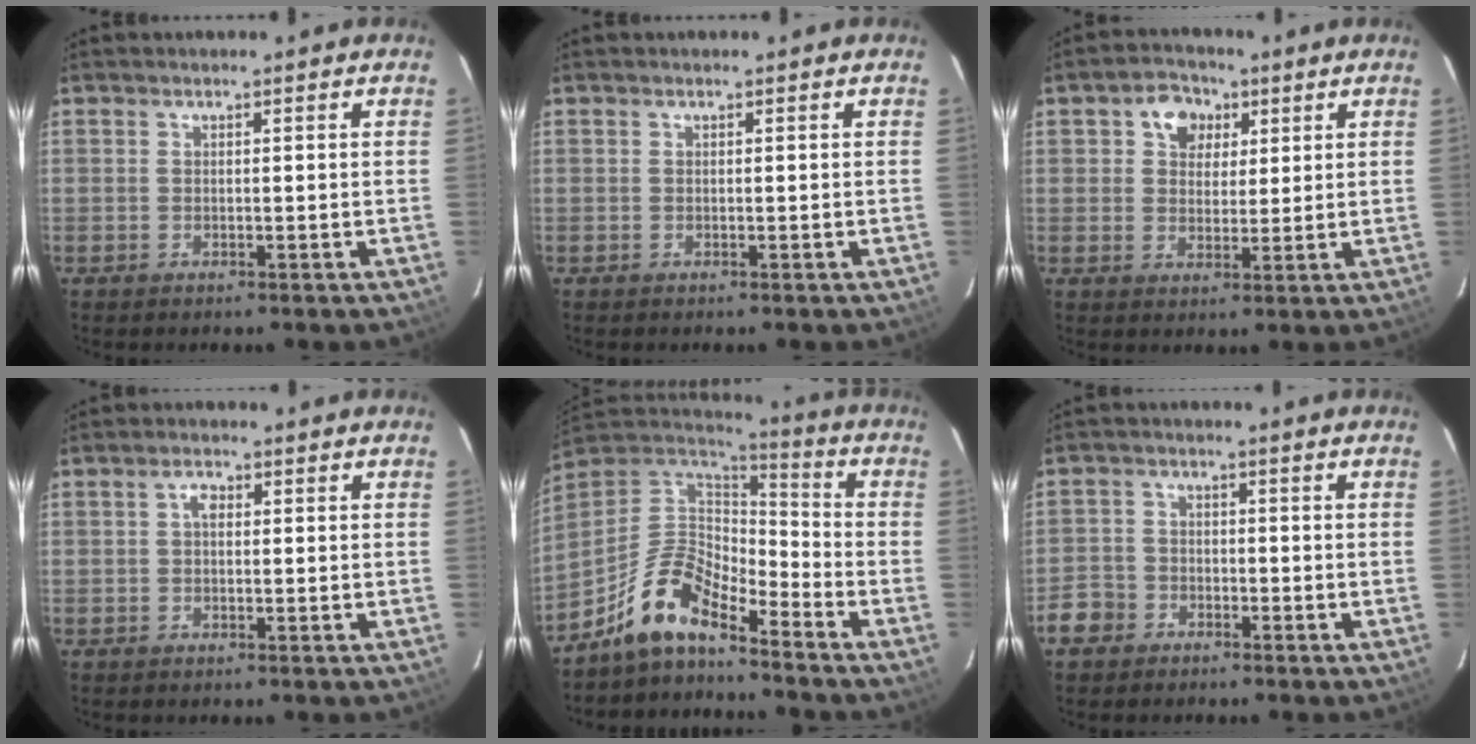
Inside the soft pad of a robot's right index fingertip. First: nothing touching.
{"total": 0.0}
{"total": 6.3, "force": [2.6, 5.1, 2.5], "torque": [-0.036, 0.014, 0.044]}
{"total": 1.6, "force": [0.3, 1.1, 1.2], "torque": [-0.022, 0.008, 0.002]}
{"total": 11.8, "force": [-9.5, 3.7, 6.0], "torque": [-0.129, 0.019, -0.194]}
{"total": 5.4, "force": [-3.4, 4.2, 0.9], "torque": [-0.020, 0.017, -0.067]}